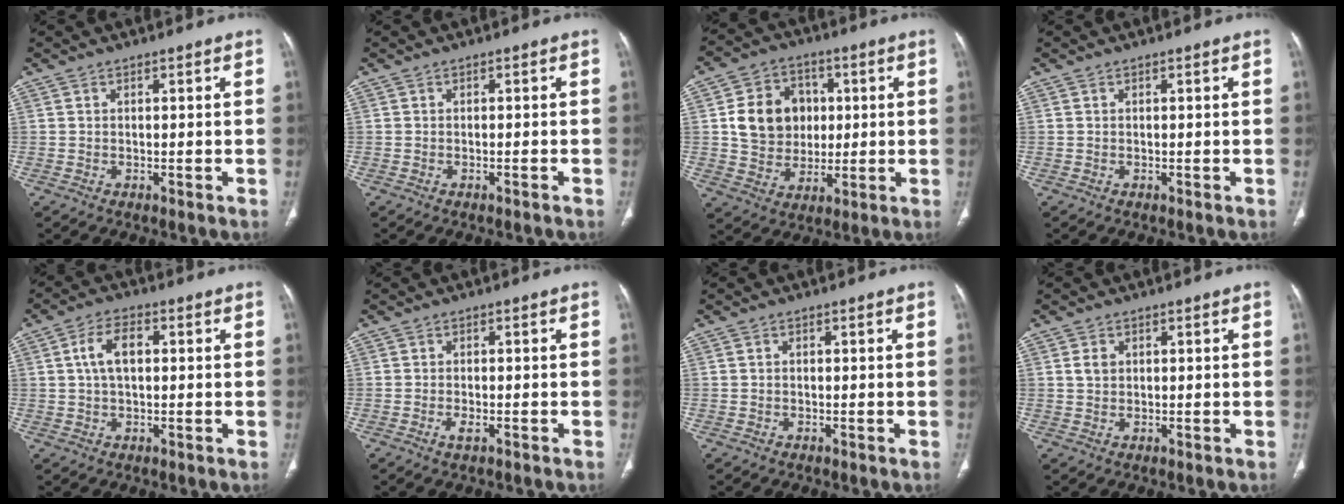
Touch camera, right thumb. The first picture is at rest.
{"total": 0.8, "force": [-0.6, -0.1, 0.5], "torque": [-0.016, 0.006, -0.004]}
{"total": 12.8, "force": [1.8, 11.0, 6.4], "torque": [-0.071, 0.005, 0.035]}
{"total": 0.0}
{"total": 5.8, "force": [0.8, 3.2, 4.8], "torque": [-0.091, 0.012, 0.013]}
{"total": 1.8, "force": [-0.9, 0.6, 1.4], "torque": [-0.030, 0.001, -0.017]}
{"total": 0.0}
{"total": 1.9, "force": [0.6, 1.5, 1.1], "torque": [-0.020, 0.001, 0.014]}